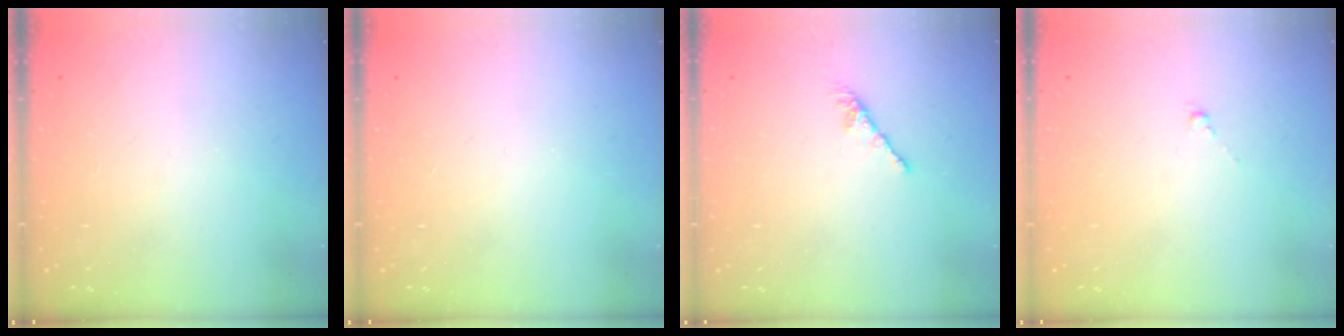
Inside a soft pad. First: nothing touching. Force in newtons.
{"total": 0.0}
{"total": 0.0}
{"total": 0.6, "press": 0.4, "slide": 0.4}